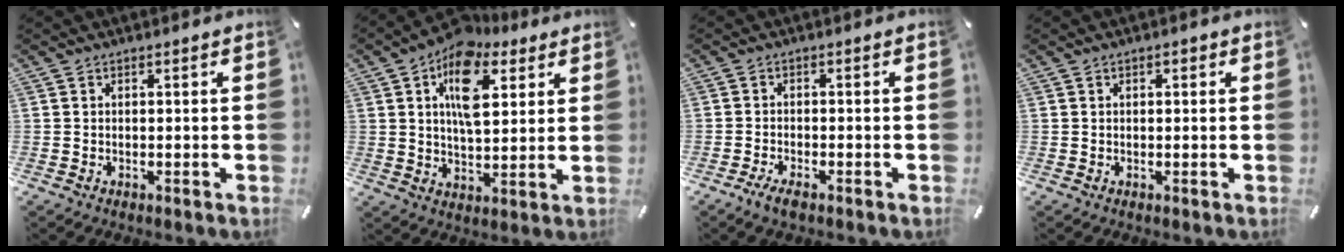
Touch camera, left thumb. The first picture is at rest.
{"total": 14.2, "force": [6.2, 8.2, 9.8], "torque": [-0.156, -0.016, 0.107]}
{"total": 2.7, "force": [-1.9, 0.6, 1.8], "torque": [-0.042, 0.001, -0.039]}
{"total": 0.9, "force": [0.2, 0.6, 0.5], "torque": [-0.010, 0.007, 0.001]}